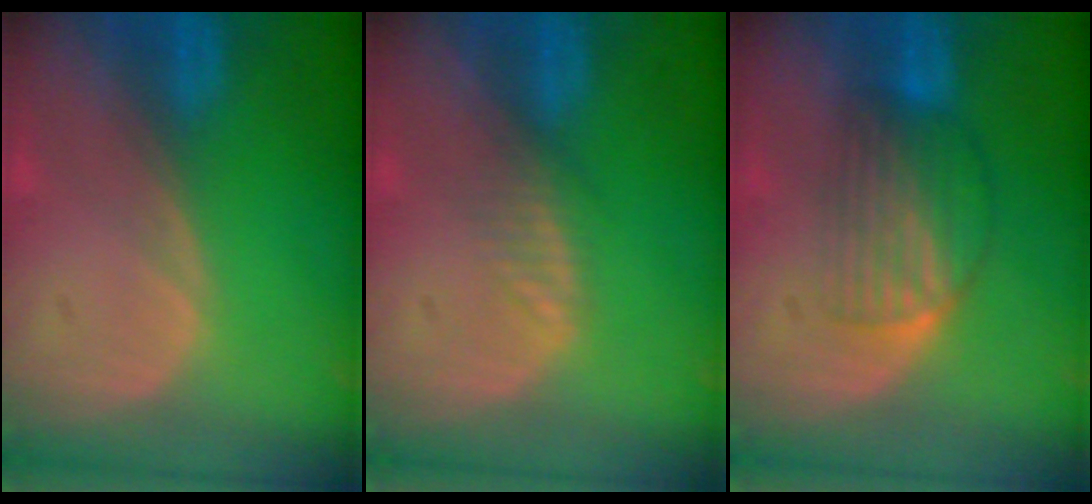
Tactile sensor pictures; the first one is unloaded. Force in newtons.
{"total": 2.0, "press": 2.0, "slide": 0.2}
{"total": 6.8, "press": 6.0, "slide": 3.3}